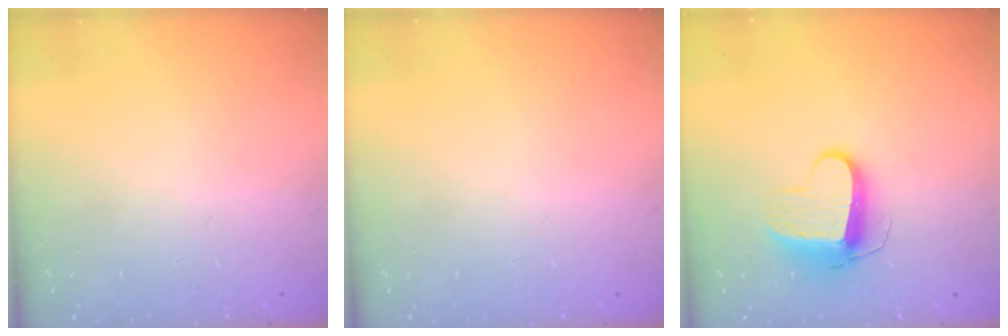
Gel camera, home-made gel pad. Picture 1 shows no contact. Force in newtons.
{"total": 0.0}
{"total": 9.5, "press": 9.5, "slide": 0.2}